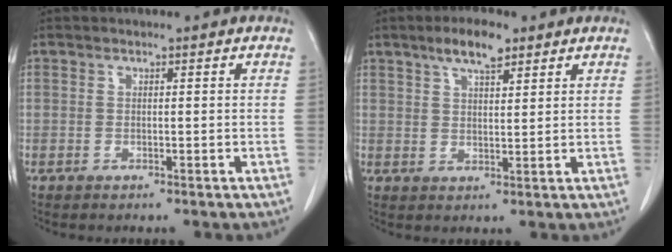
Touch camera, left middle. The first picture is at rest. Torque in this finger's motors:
{"motor_torque": [0.85, -0.81, 0.08, 0.05]}